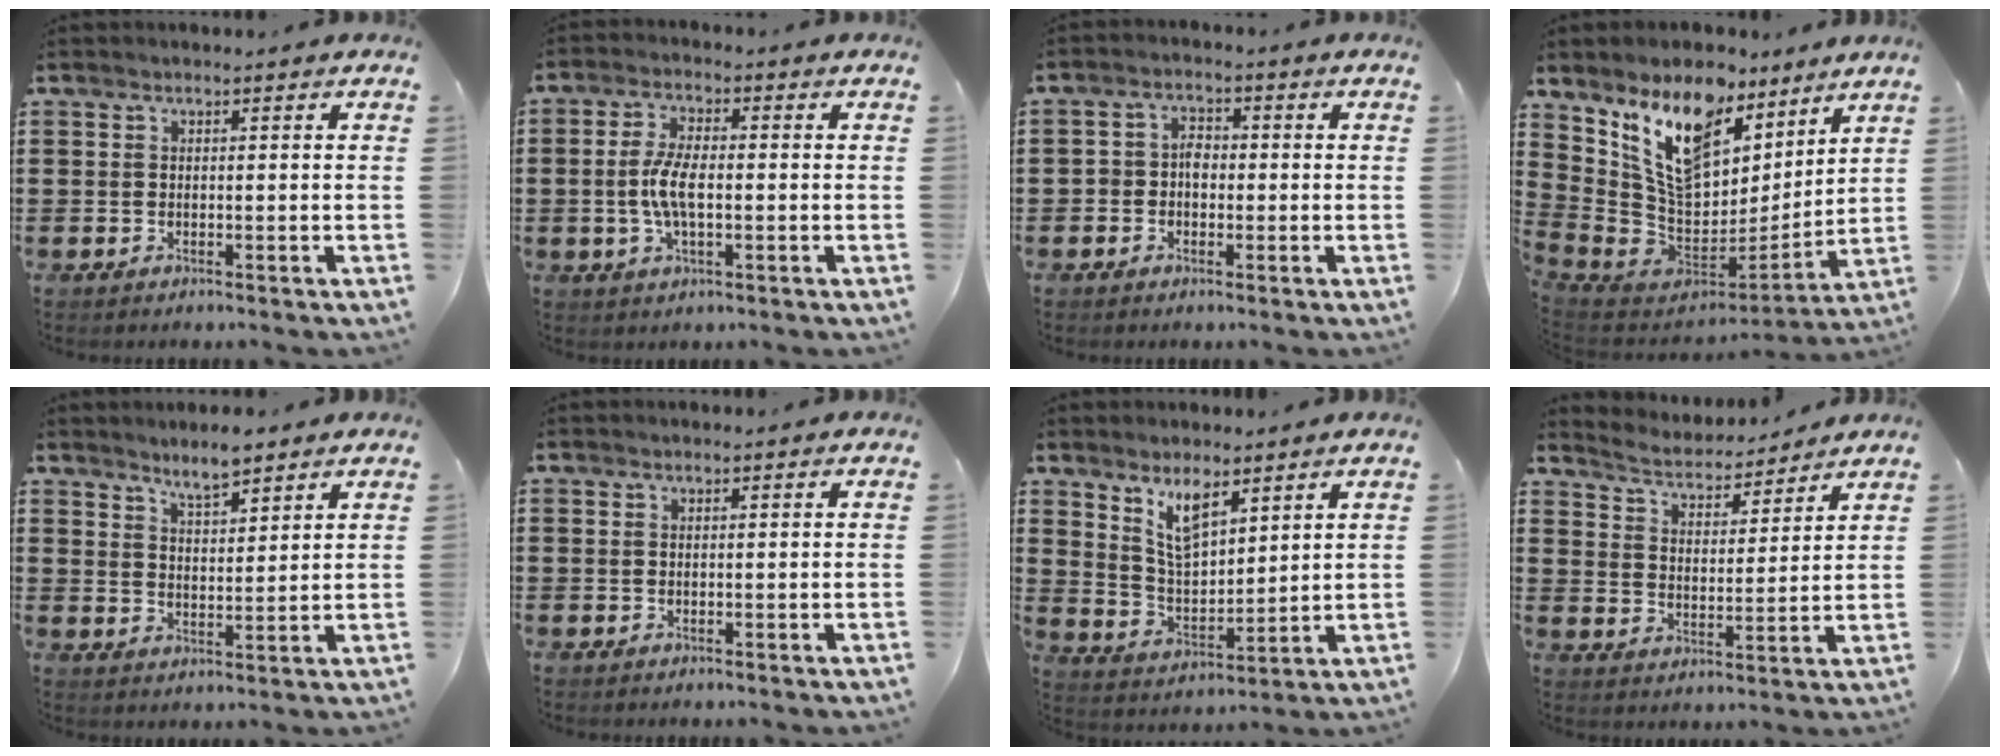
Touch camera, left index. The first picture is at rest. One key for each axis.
{"total": 5.9, "fx": -0.7, "fy": 2.2, "fz": 5.4, "tx": -0.124, "ty": -0.003, "tz": -0.022}
{"total": 2.6, "fx": -0.7, "fy": 1.9, "fz": 1.7, "tx": -0.036, "ty": 0.007, "tz": -0.018}
{"total": 14.0, "fx": 8.2, "fy": 7.9, "fz": 8.1, "tx": -0.207, "ty": -0.040, "tz": 0.156}
{"total": 4.3, "fx": 3.9, "fy": 0.7, "fz": 1.5, "tx": -0.039, "ty": -0.007, "tz": 0.073}
{"total": 0.0}
{"total": 7.0, "fx": 5.1, "fy": 2.7, "fz": 4.0, "tx": -0.078, "ty": -0.016, "tz": 0.091}
{"total": 3.9, "fx": 3.9, "fy": 0.3, "fz": 0.2, "tx": -0.028, "ty": -0.032, "tz": 0.062}